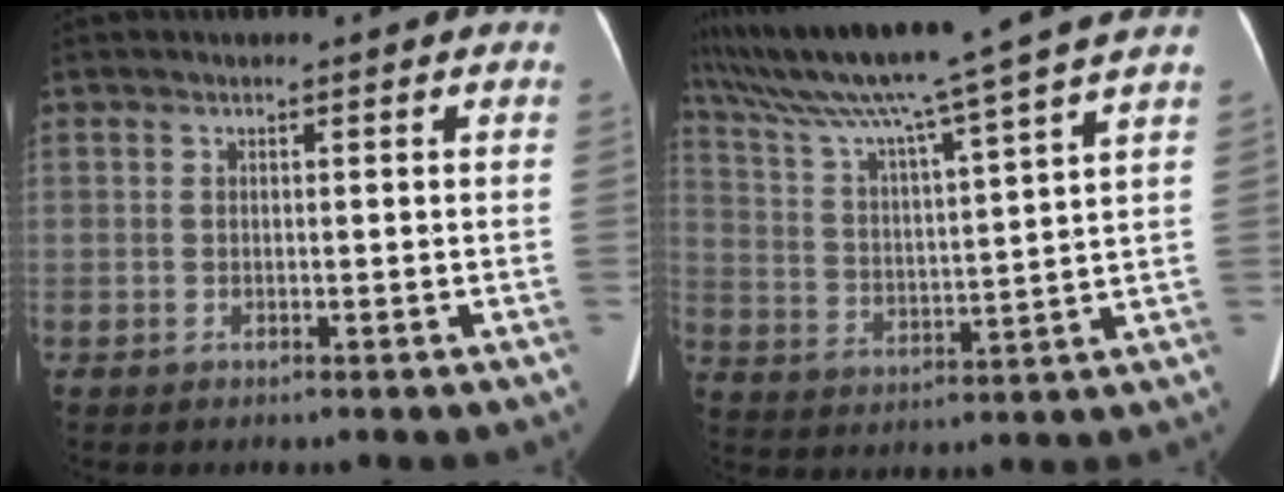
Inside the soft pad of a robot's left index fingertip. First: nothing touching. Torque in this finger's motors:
{"motor_torque": [0.04, -1.97, 0.13, 0.21]}